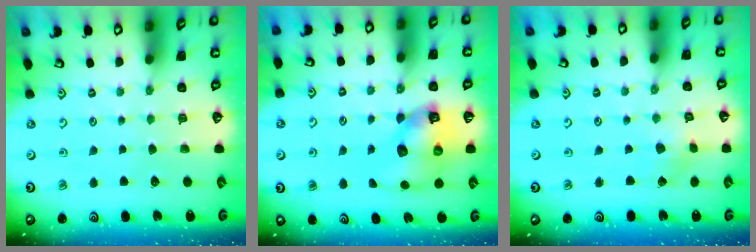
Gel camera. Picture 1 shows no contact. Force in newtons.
{"total": 10.7, "press": 10.6, "slide": 1.6}
{"total": 2.8, "press": 2.8, "slide": 0.1}